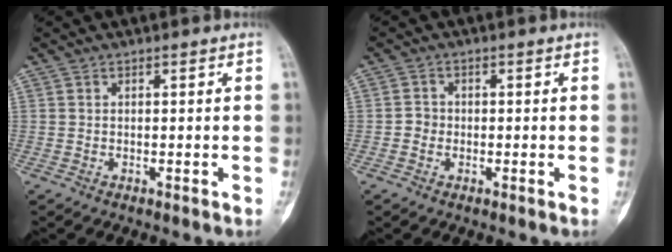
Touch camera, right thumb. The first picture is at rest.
{"total": 1.9, "force": [-0.5, 1.8, 0.5], "torque": [0.003, 0.008, -0.014]}